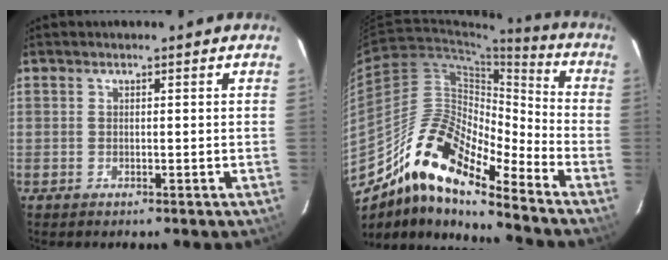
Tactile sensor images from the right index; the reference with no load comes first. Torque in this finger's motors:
{"motor_torque": [0.11, -0.55, 0.56, 0.07]}